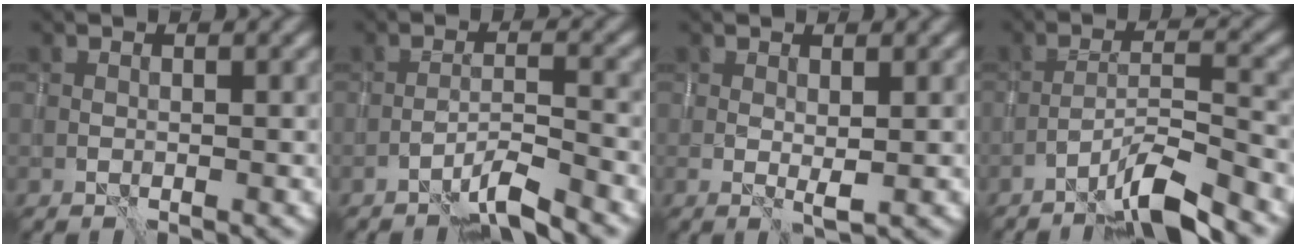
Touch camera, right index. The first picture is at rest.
{"total": 3.3, "force": [-2.7, 0.2, 2.0], "torque": [-0.031, 0.008, -0.058]}
{"total": 1.3, "force": [0.2, 0.2, 1.2], "torque": [-0.024, -0.003, 0.004]}
{"total": 5.5, "force": [-4.1, 0.5, 3.6], "torque": [-0.059, 0.011, -0.080]}